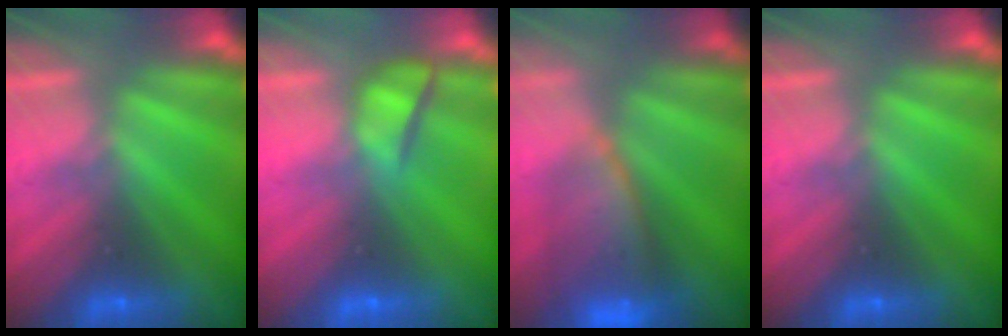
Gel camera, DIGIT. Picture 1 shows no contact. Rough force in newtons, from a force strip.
{"total": 4.2}
{"total": 8.5}
{"total": 0.0}